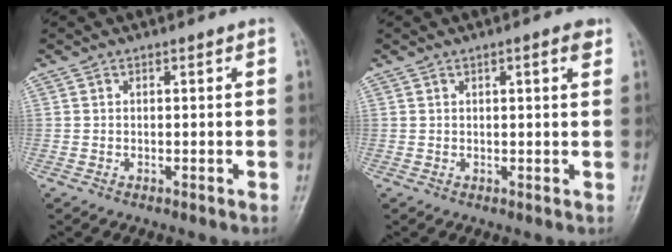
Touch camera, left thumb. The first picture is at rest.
{"total": 2.6, "force": [1.4, 0.5, 2.1], "torque": [-0.024, -0.003, 0.016]}